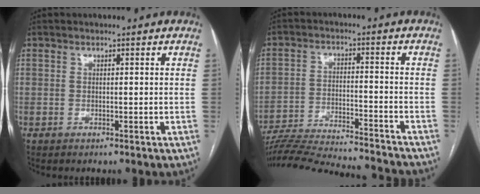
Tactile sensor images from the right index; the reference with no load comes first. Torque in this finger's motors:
{"motor_torque": [-1.12, -0.59, -1.05, -0.21]}